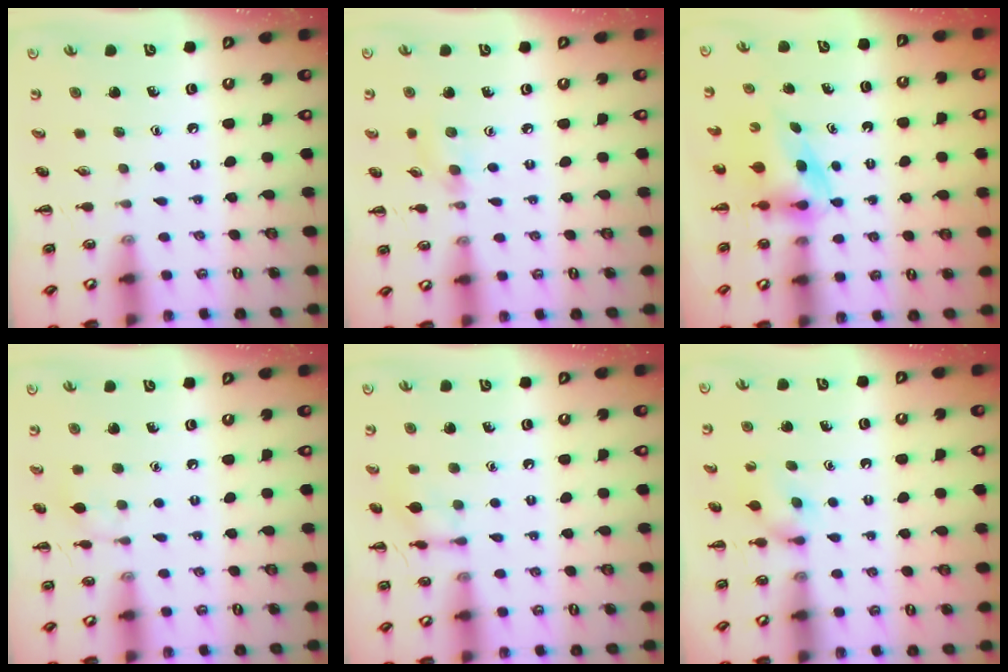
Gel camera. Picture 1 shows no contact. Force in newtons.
{"total": 5.4, "press": 5.0, "slide": 2.0}
{"total": 4.7, "press": 4.7, "slide": 0.2}
{"total": 5.0, "press": 4.6, "slide": 1.9}
{"total": 7.4, "press": 7.3, "slide": 1.2}
{"total": 4.4, "press": 4.2, "slide": 1.2}